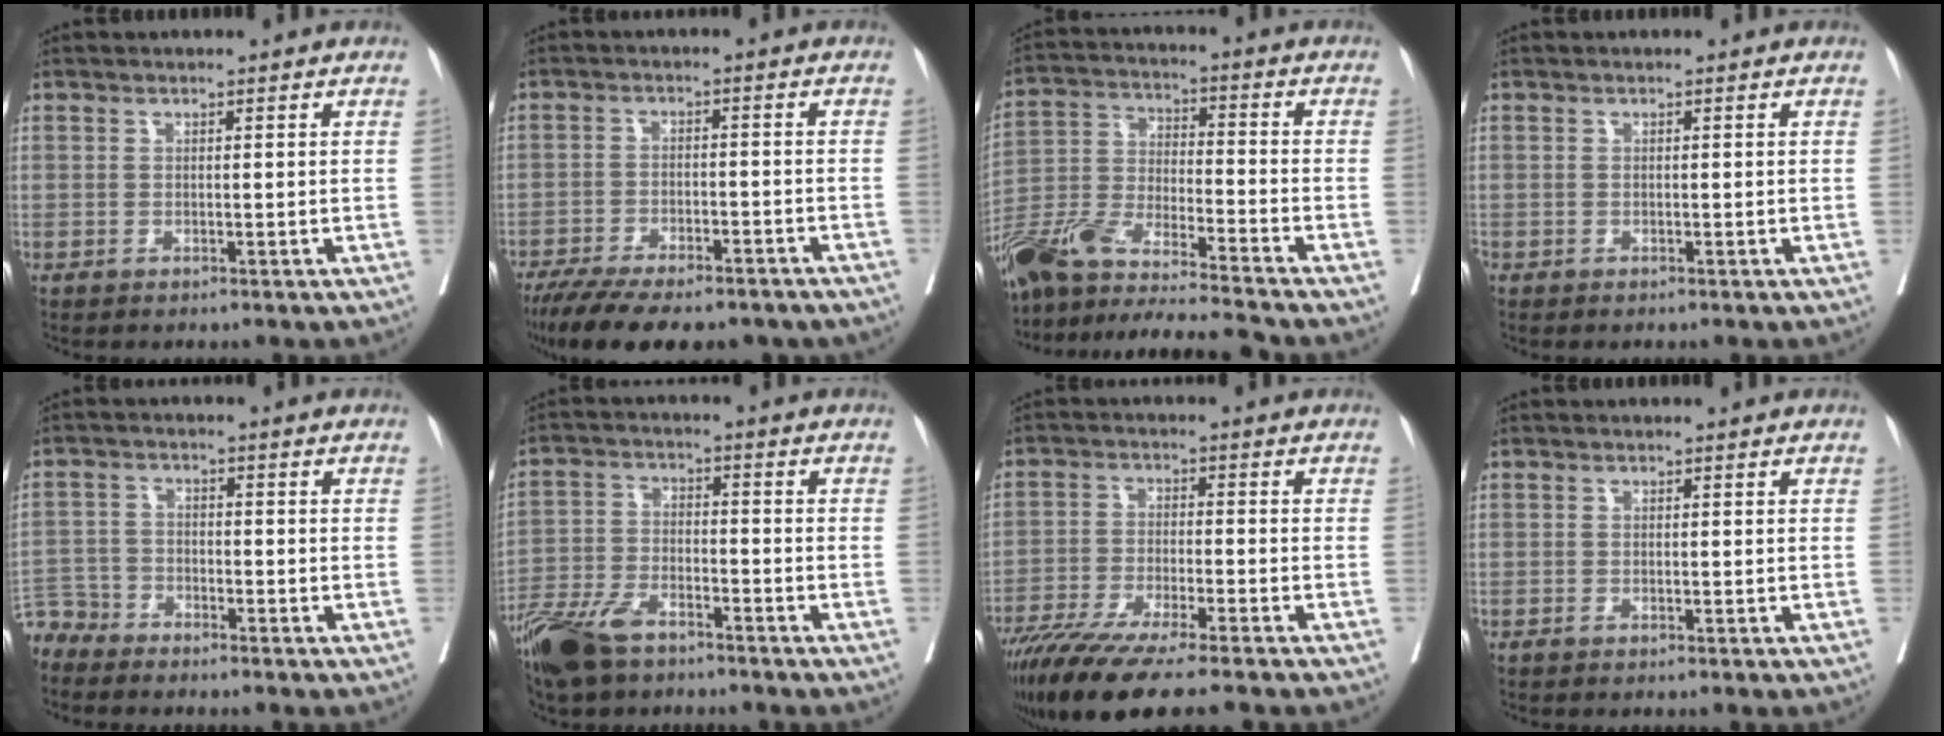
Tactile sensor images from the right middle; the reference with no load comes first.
{"total": 17.4, "force": [-13.6, 5.6, 9.3], "torque": [-0.172, -0.020, -0.195]}
{"total": 19.7, "force": [-17.2, -0.2, 9.6], "torque": [-0.217, -0.026, -0.313]}
{"total": 0.0}
{"total": 5.3, "force": [-5.1, 1.5, -0.3], "torque": [0.012, -0.003, -0.105]}
{"total": 10.8, "force": [-8.3, 3.8, 5.8], "torque": [-0.120, -0.023, -0.160]}
{"total": 14.0, "force": [-11.2, 0.9, 8.5], "torque": [-0.145, -0.037, -0.186]}
{"total": 0.5, "force": [-0.4, 0.0, 0.3], "torque": [-0.004, -0.001, -0.009]}